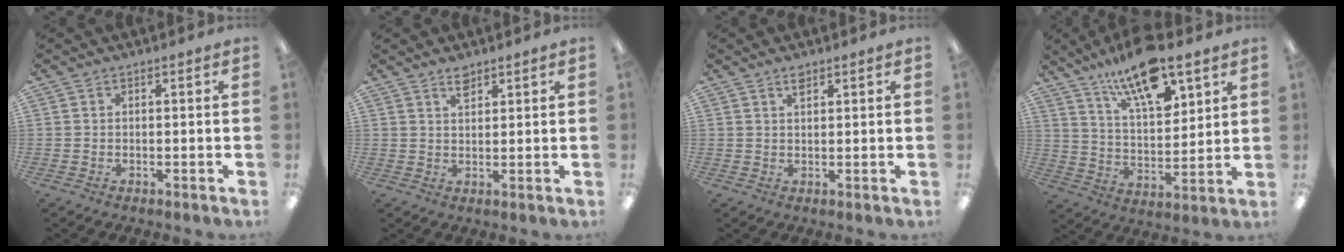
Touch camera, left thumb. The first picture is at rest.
{"total": 3.1, "force": [2.5, 1.2, 1.5], "torque": [-0.018, -0.008, 0.042]}
{"total": 2.2, "force": [1.7, 0.7, 1.2], "torque": [-0.020, -0.002, 0.029]}
{"total": 16.8, "force": [11.9, 5.8, 10.4], "torque": [-0.178, -0.057, 0.202]}